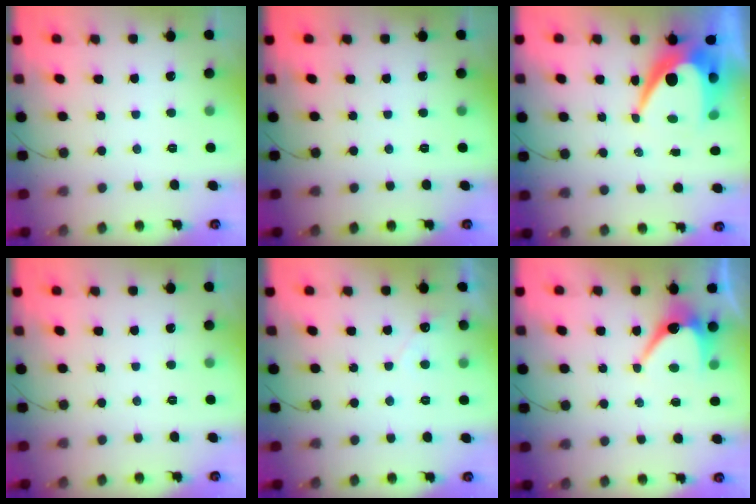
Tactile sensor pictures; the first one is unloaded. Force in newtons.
{"total": 0.0}
{"total": 10.6, "press": 10.6, "slide": 0.8}
{"total": 0.0}
{"total": 2.9, "press": 2.9, "slide": 0.1}
{"total": 7.2, "press": 7.2, "slide": 0.3}